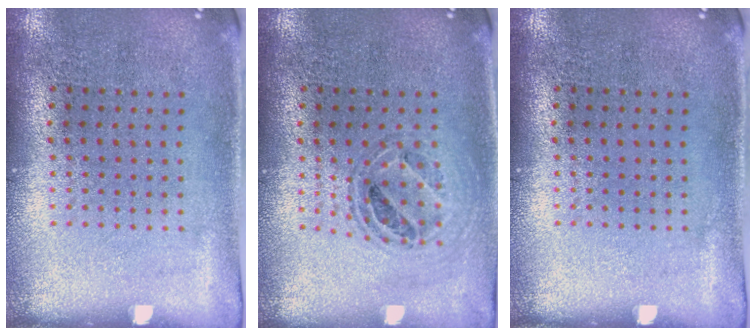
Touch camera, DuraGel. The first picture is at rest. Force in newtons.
{"total": 0.9, "press": 0.8, "slide": 0.2}
{"total": 0.0}